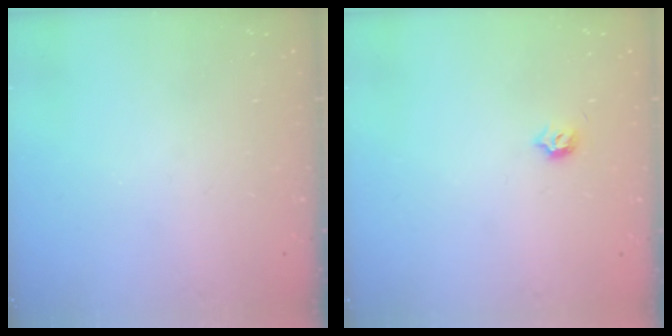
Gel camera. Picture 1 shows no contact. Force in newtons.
{"total": 3.5, "press": 3.5, "slide": 0.6}